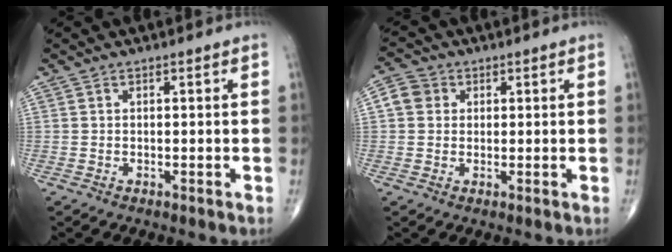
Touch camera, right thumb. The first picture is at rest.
{"total": 4.3, "force": [0.9, 3.9, 1.6], "torque": [-0.020, 0.008, 0.009]}